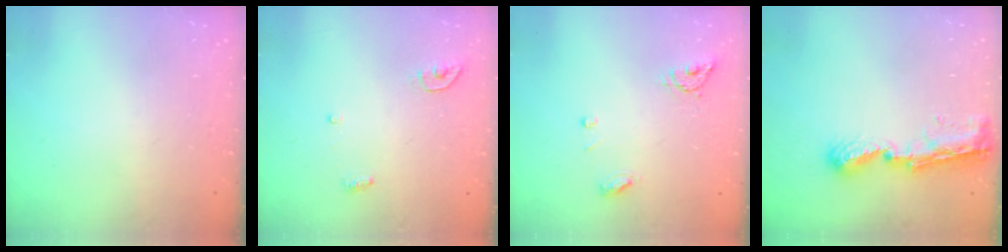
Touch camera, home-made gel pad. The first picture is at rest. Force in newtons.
{"total": 3.8, "press": 3.7, "slide": 0.3}
{"total": 6.2, "press": 6.2, "slide": 0.5}
{"total": 8.9, "press": 8.9, "slide": 0.9}